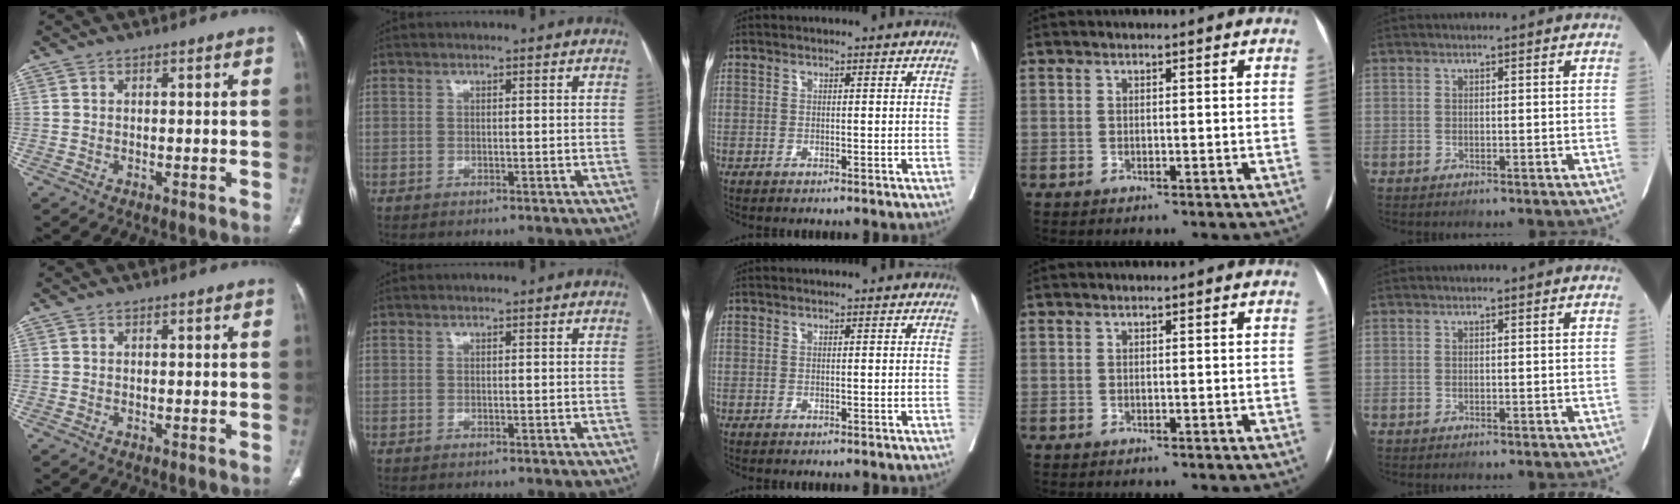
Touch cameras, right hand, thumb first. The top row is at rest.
{}